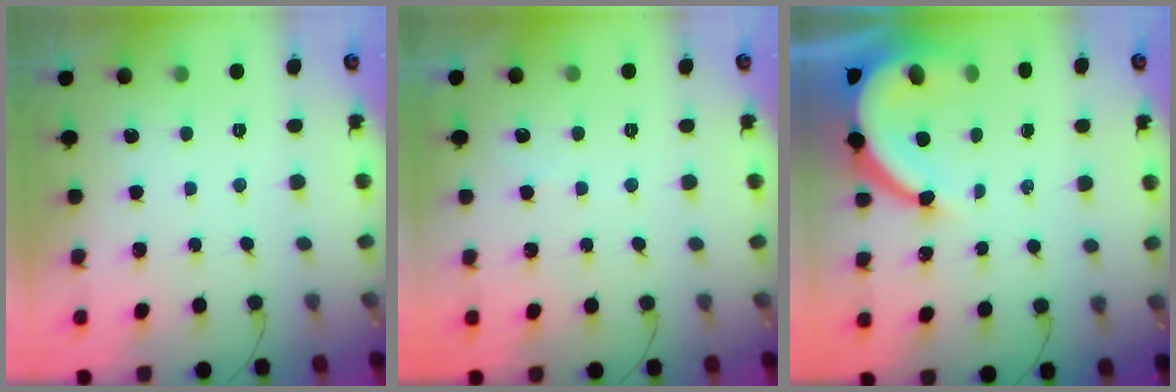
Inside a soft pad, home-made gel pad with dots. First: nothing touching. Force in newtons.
{"total": 3.1, "press": 3.0, "slide": 0.5}
{"total": 11.7, "press": 11.6, "slide": 1.5}